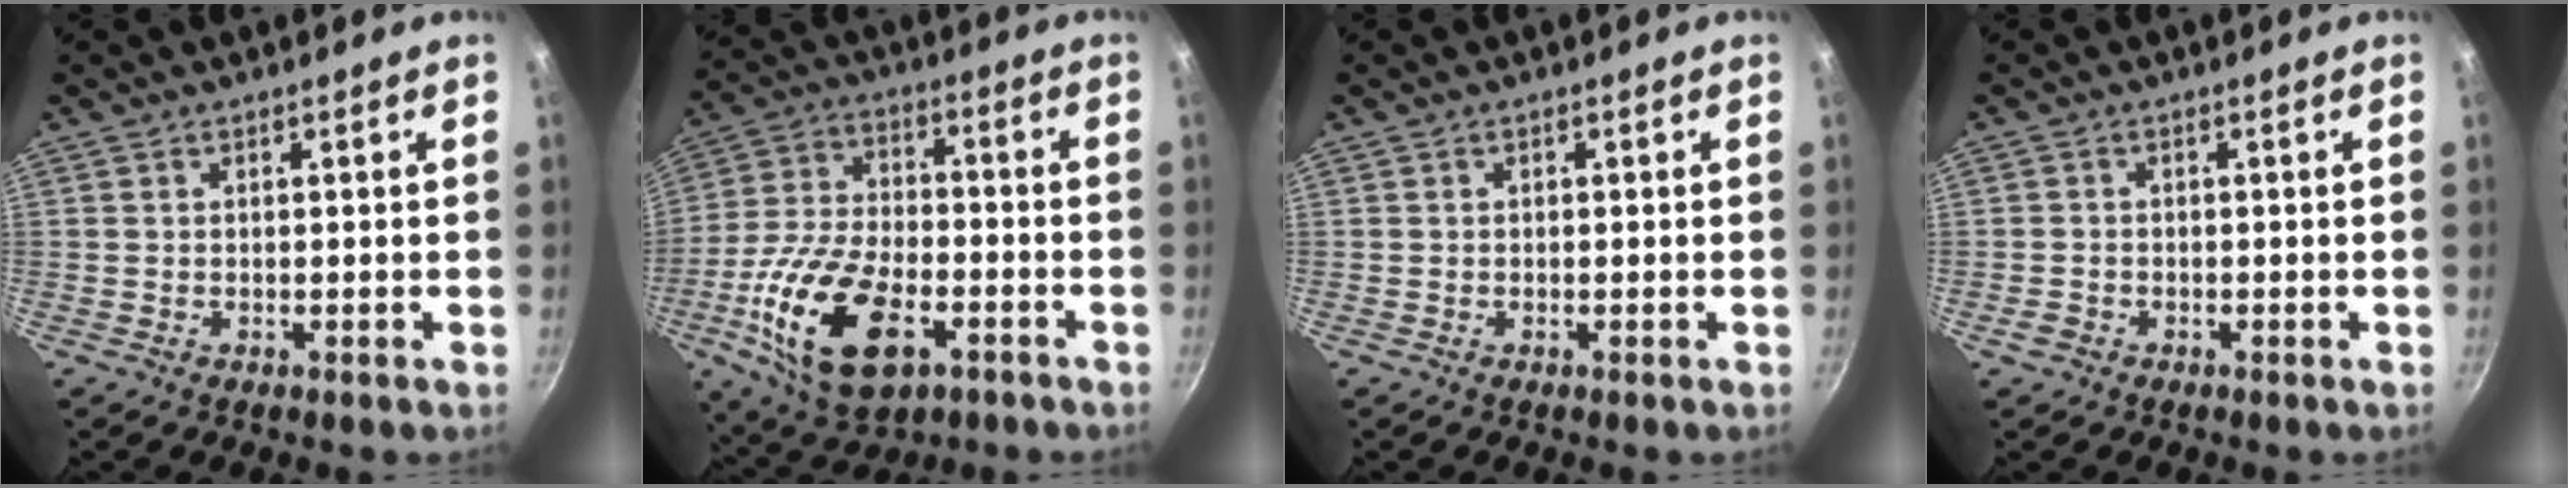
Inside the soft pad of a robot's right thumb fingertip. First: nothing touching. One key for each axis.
{"total": 19.3, "fx": -7.2, "fy": 10.3, "fz": 14.7, "tx": -0.279, "ty": 0.021, "tz": -0.130}
{"total": 0.5, "fx": 0.0, "fy": 0.4, "fz": 0.3, "tx": -0.003, "ty": 0.005, "tz": 0.001}
{"total": 1.9, "fx": -1.0, "fy": 1.4, "fz": 0.7, "tx": -0.013, "ty": 0.008, "tz": -0.018}